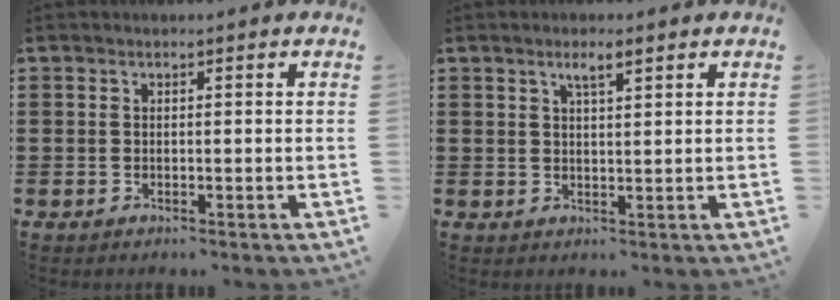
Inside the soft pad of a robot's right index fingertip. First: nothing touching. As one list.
[{"total": 2.4, "force": [1.4, 0.4, 1.9], "torque": [-0.039, 0.004, 0.023]}]